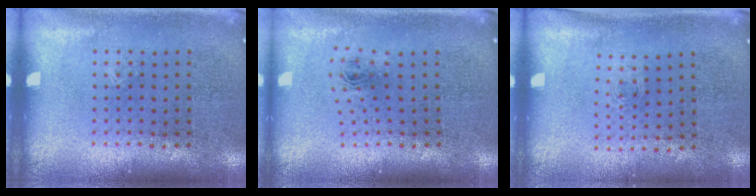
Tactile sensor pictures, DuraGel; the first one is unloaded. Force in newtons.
{"total": 0.9, "press": 0.3, "slide": 0.8}
{"total": 0.5, "press": 0.3, "slide": 0.4}